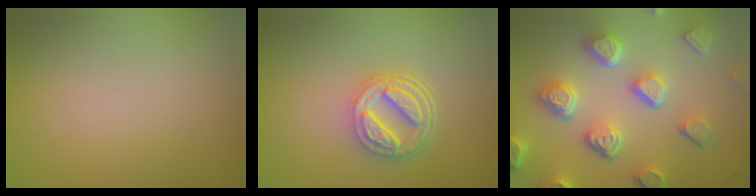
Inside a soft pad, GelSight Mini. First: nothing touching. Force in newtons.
{"total": 4.8, "press": 3.7, "slide": 3.1}
{"total": 6.8, "press": 5.3, "slide": 4.2}